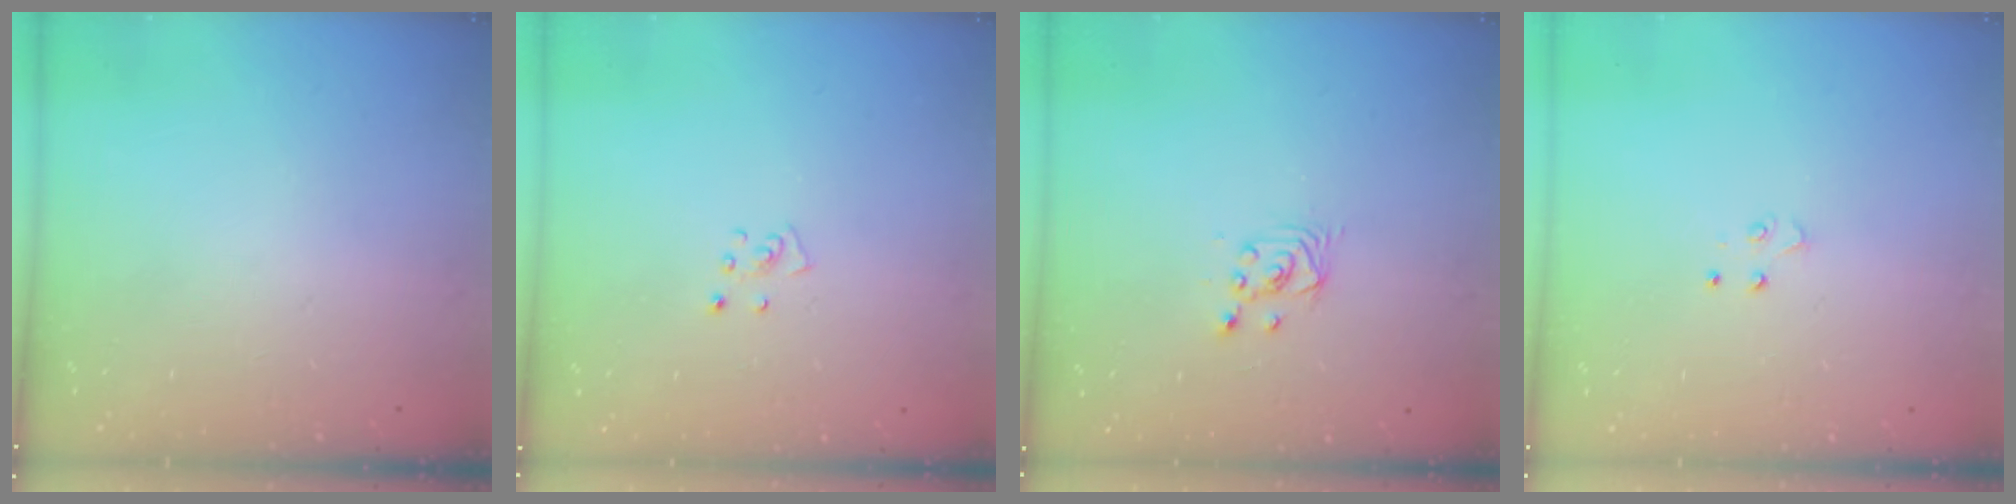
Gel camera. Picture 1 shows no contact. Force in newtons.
{"total": 3.9, "press": 3.9, "slide": 0.3}
{"total": 2.2, "press": 2.2, "slide": 0.3}
{"total": 3.5, "press": 3.5, "slide": 0.3}